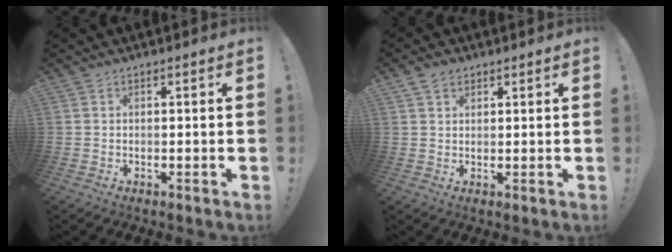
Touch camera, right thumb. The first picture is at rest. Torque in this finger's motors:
{"motor_torque": [0.14, 0.22, -0.02, 0.03, 0.00]}